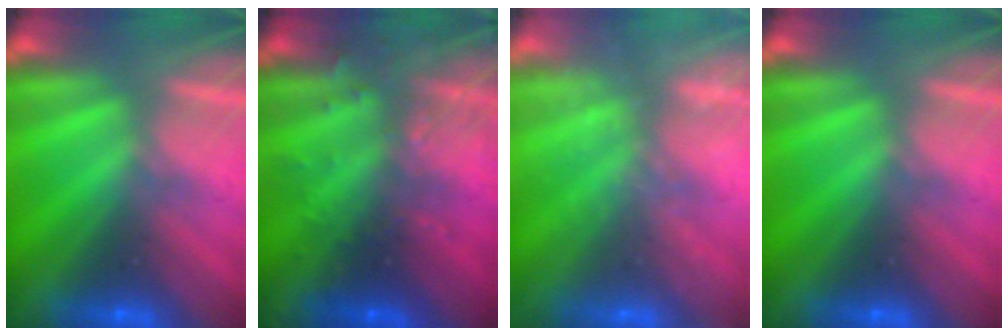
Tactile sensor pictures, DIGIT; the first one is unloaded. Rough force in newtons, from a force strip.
{"total": 2.9}
{"total": 1.7}
{"total": 0.0}